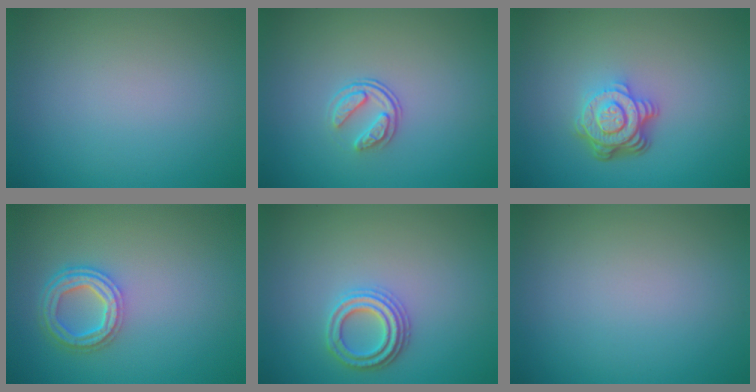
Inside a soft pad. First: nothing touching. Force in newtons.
{"total": 1.9, "press": 1.3, "slide": 1.4}
{"total": 5.0, "press": 3.6, "slide": 3.6}
{"total": 4.2, "press": 3.3, "slide": 2.7}
{"total": 2.7, "press": 2.6, "slide": 0.8}
{"total": 0.0}